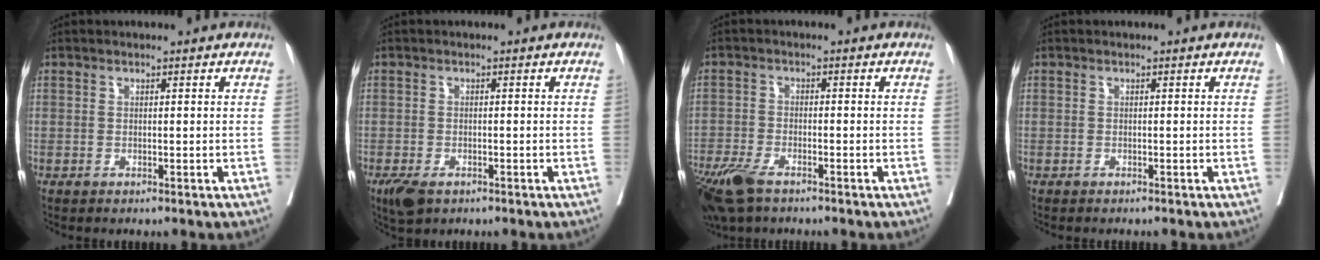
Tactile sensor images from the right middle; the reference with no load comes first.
{"total": 3.6, "force": [-2.2, 1.7, 2.3], "torque": [-0.047, -0.009, -0.034]}
{"total": 9.7, "force": [-6.9, 3.5, 5.8], "torque": [-0.120, -0.020, -0.122]}
{"total": 1.3, "force": [-1.2, 0.1, 0.5], "torque": [-0.006, 0.000, -0.016]}